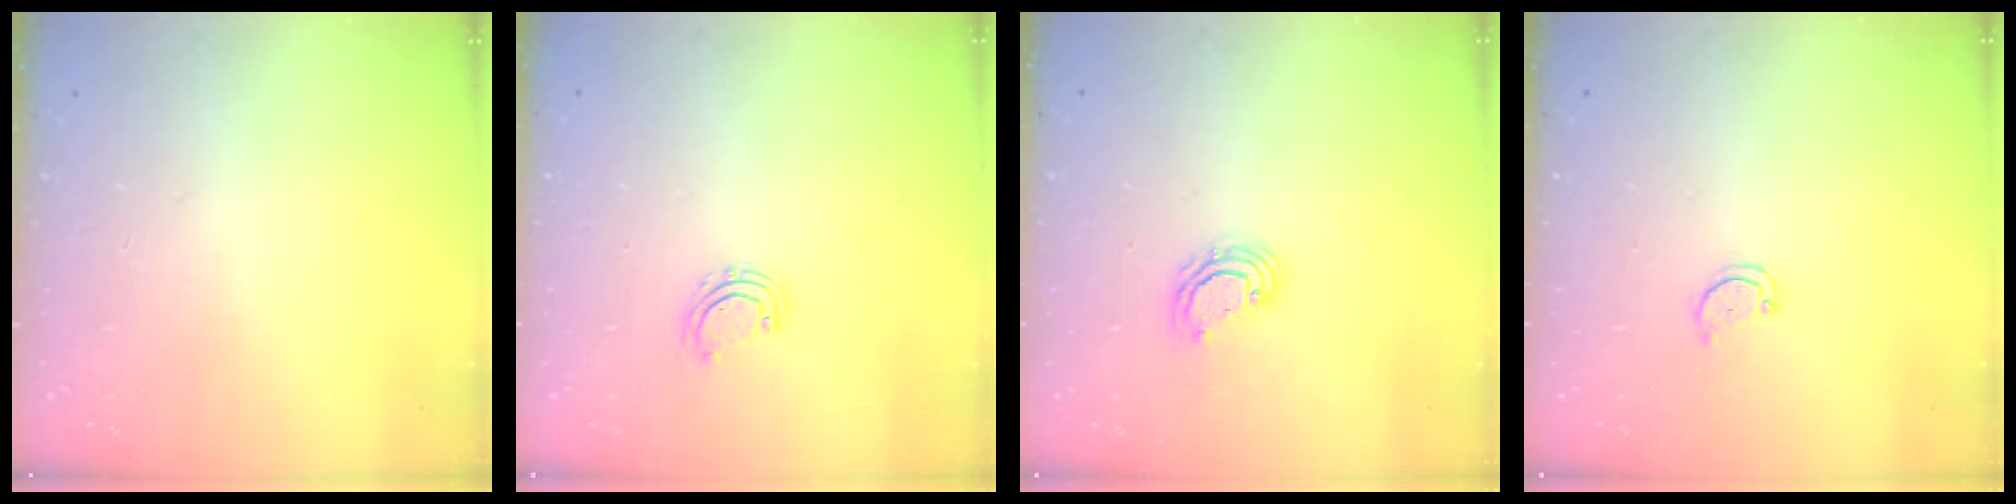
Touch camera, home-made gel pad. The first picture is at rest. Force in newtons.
{"total": 3.9, "press": 3.9, "slide": 0.2}
{"total": 5.6, "press": 5.6, "slide": 0.4}
{"total": 2.9, "press": 2.9, "slide": 0.4}